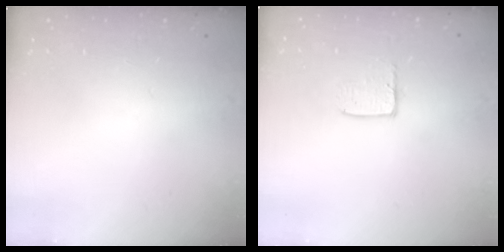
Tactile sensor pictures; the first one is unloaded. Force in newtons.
{"total": 4.0, "press": 4.0, "slide": 0.4}